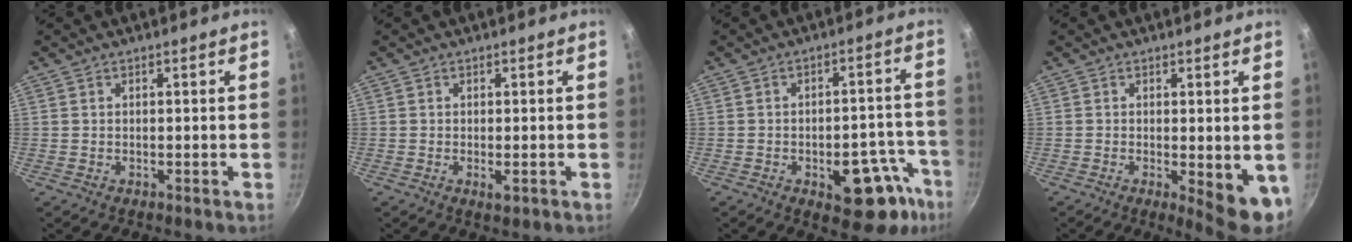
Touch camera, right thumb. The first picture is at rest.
{"total": 1.4, "force": [-0.4, 0.5, 1.2], "torque": [-0.021, -0.003, -0.005]}
{"total": 13.2, "force": [-6.5, 6.1, 9.7], "torque": [-0.091, 0.053, -0.074]}
{"total": 8.0, "force": [-1.9, 2.4, 7.3], "torque": [-0.092, -0.019, -0.021]}